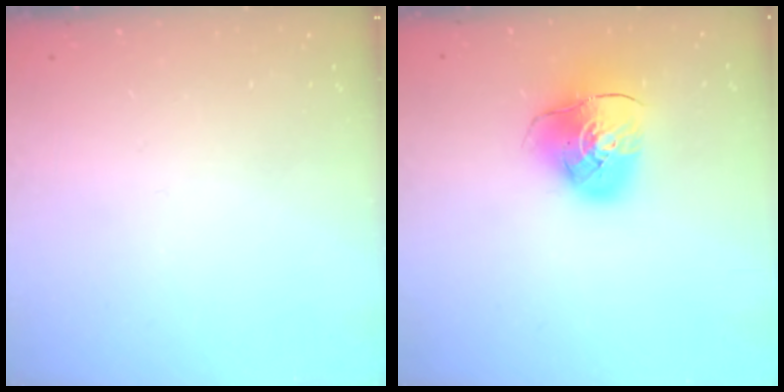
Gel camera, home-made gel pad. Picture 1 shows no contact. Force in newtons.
{"total": 10.6, "press": 10.5, "slide": 1.2}